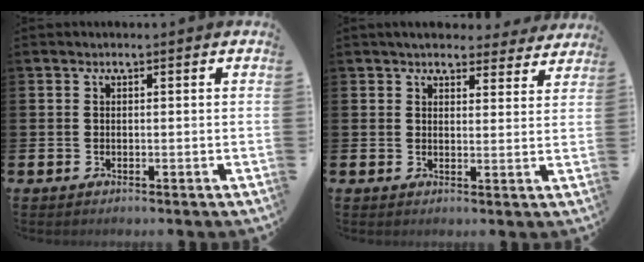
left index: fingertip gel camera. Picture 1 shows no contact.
{"total": 4.5, "force": [4.2, 1.4, 0.8], "torque": [-0.020, -0.022, 0.076]}